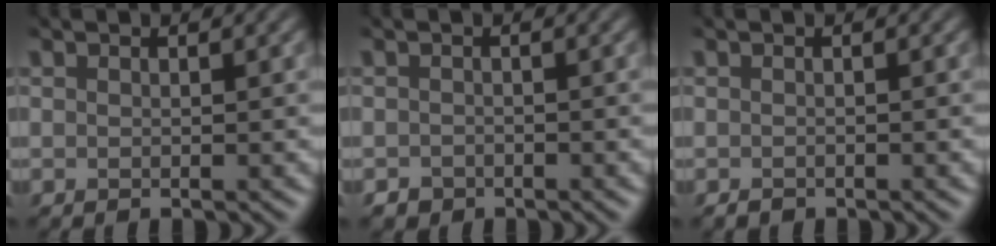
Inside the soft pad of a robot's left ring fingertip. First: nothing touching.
{"total": 1.4, "force": [-1.2, -0.2, -0.6], "torque": [-0.008, -0.005, 0.002]}
{"total": 0.9, "force": [-0.7, -0.3, -0.5], "torque": [-0.007, -0.004, 0.003]}